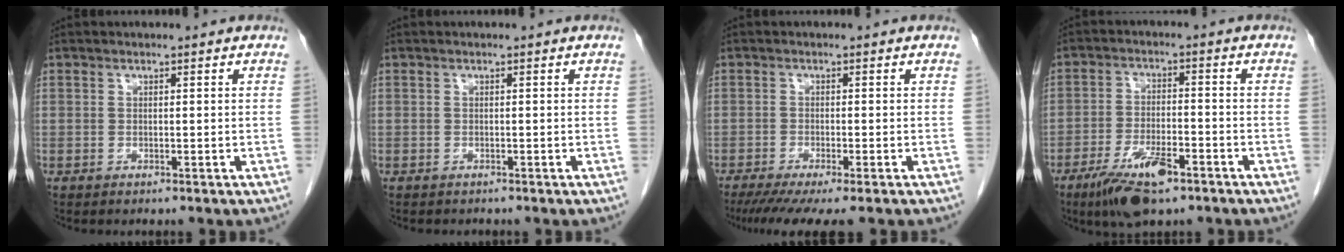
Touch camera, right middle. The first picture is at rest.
{"total": 1.3, "force": [-1.1, 0.5, 0.3], "torque": [-0.010, -0.001, -0.013]}
{"total": 8.0, "force": [-6.2, 0.5, 5.0], "torque": [-0.068, -0.018, -0.098]}
{"total": 9.0, "force": [-5.7, 2.5, 6.6], "torque": [-0.125, -0.011, -0.096]}